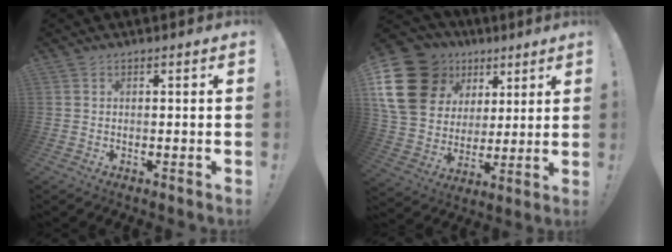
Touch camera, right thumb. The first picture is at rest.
{"total": 20.7, "force": [8.3, 16.2, 9.9], "torque": [-0.172, -0.034, 0.184]}